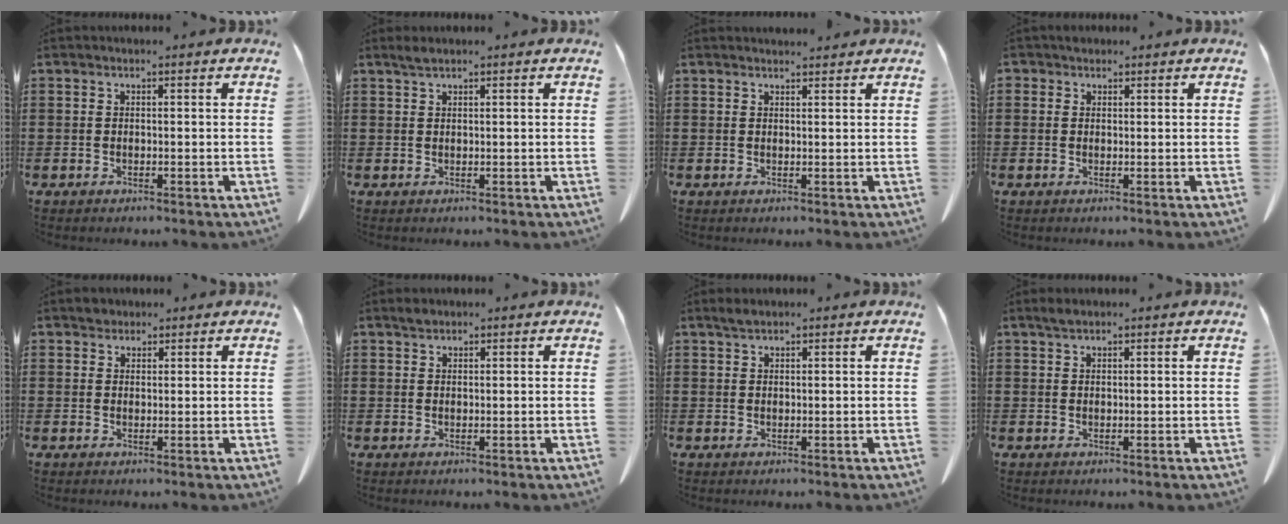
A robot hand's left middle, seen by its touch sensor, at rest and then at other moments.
{"total": 1.3, "force": [1.0, 0.1, 0.8], "torque": [-0.018, -0.002, 0.020]}
{"total": 1.4, "force": [1.3, 0.2, 0.2], "torque": [-0.007, 0.001, 0.026]}
{"total": 1.1, "force": [0.8, 0.7, 0.1], "torque": [-0.006, 0.003, 0.016]}
{"total": 1.5, "force": [1.4, 0.7, 0.0], "torque": [0.002, 0.000, 0.027]}
{"total": 1.1, "force": [1.0, 0.3, 0.3], "torque": [-0.009, 0.000, 0.021]}
{"total": 1.4, "force": [1.2, 0.3, 0.6], "torque": [-0.016, -0.001, 0.024]}
{"total": 1.3, "force": [1.1, 0.3, 0.6], "torque": [-0.016, 0.000, 0.022]}